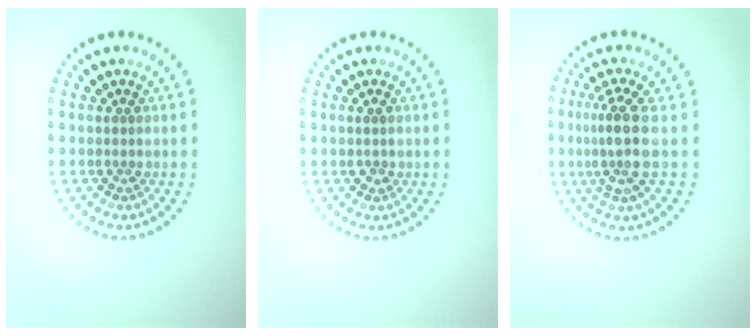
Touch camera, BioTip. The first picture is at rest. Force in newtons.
{"total": 0.8, "press": 0.7, "slide": 0.2}
{"total": 3.8, "press": 2.9, "slide": 2.5}